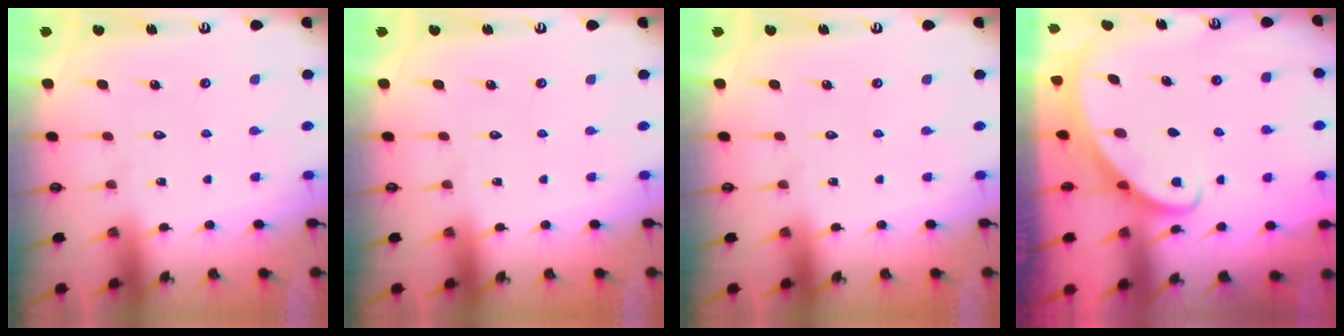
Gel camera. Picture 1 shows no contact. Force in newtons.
{"total": 0.0}
{"total": 0.0}
{"total": 2.8, "press": 2.8, "slide": 0.2}